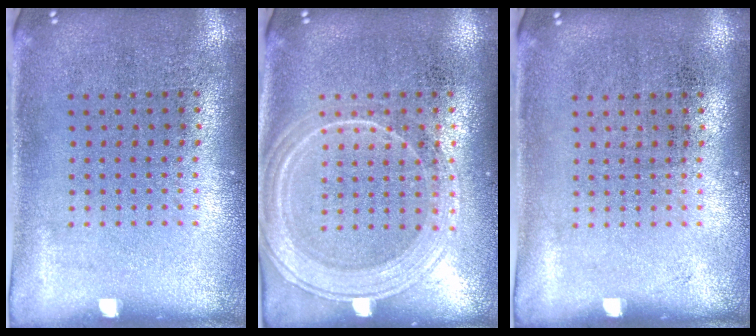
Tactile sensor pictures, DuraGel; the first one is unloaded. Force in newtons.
{"total": 1.9, "press": 1.8, "slide": 0.5}
{"total": 0.0}